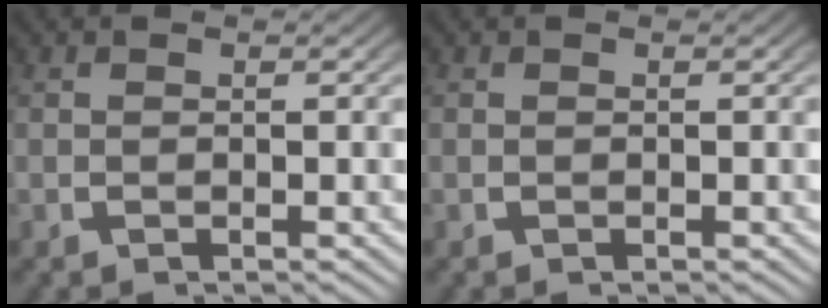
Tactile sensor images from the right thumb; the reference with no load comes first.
{"total": 0.0}